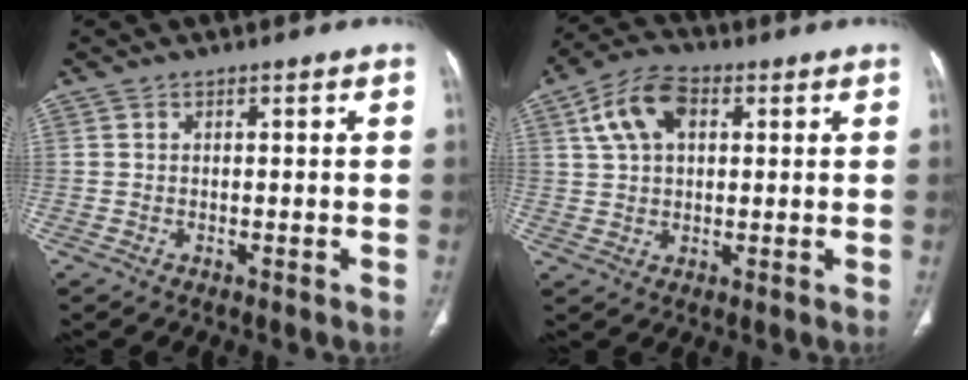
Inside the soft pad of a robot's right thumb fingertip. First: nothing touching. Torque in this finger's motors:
{"motor_torque": [-0.02, 0.05, 0.07, -0.04, 0.08]}